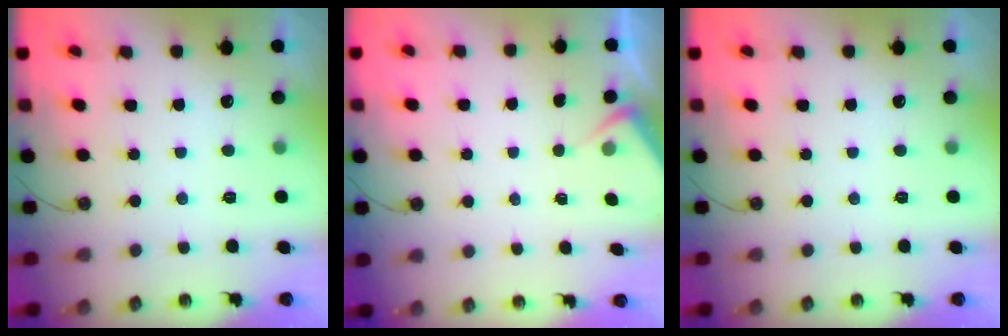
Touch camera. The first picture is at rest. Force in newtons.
{"total": 2.8, "press": 2.7, "slide": 0.4}
{"total": 0.0}